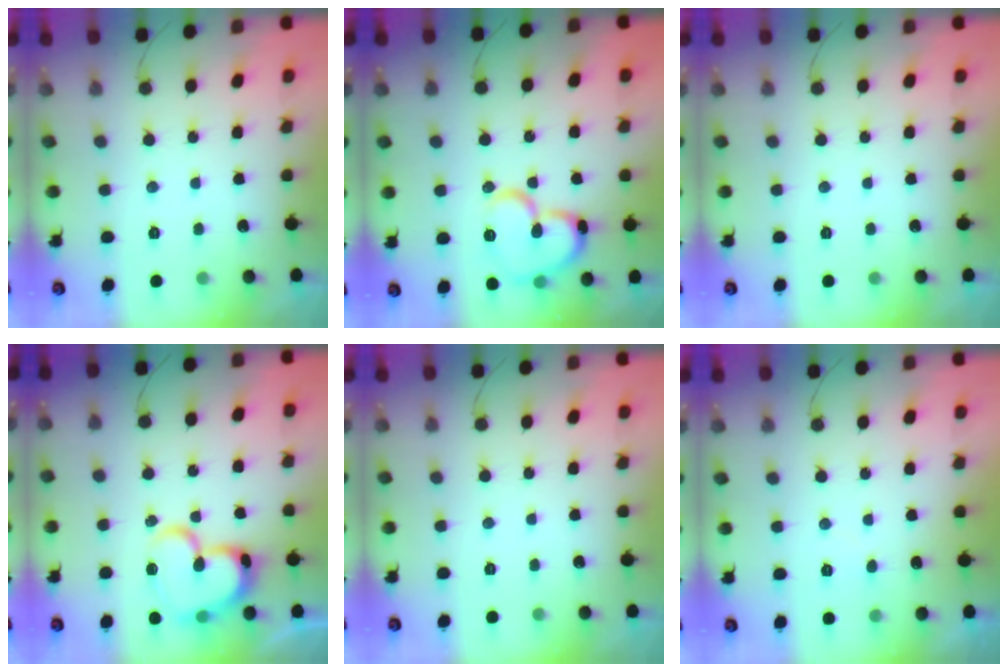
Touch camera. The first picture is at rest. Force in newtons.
{"total": 16.4, "press": 16.3, "slide": 2.1}
{"total": 0.0}
{"total": 19.0, "press": 18.9, "slide": 2.0}
{"total": 0.0}
{"total": 3.8, "press": 3.8, "slide": 0.2}